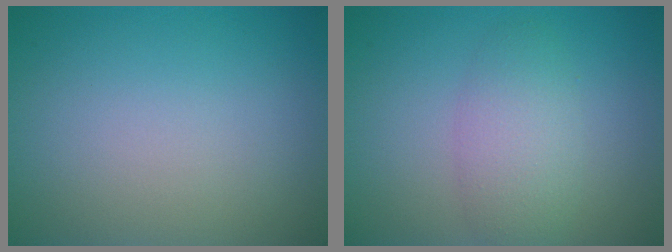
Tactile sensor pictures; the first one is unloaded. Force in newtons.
{"total": 3.5, "press": 3.5, "slide": 0.2}